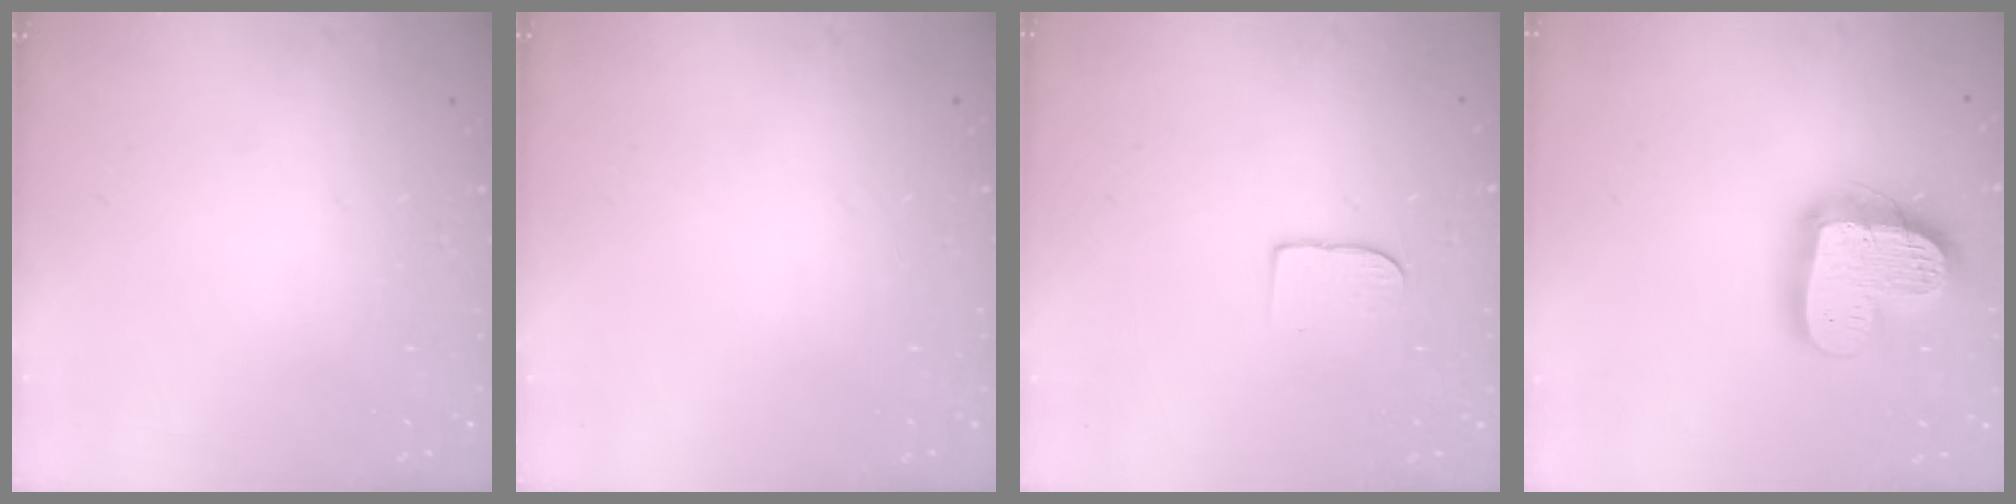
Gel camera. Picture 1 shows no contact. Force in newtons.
{"total": 0.0}
{"total": 6.8, "press": 6.8, "slide": 0.5}
{"total": 17.7, "press": 17.6, "slide": 1.6}